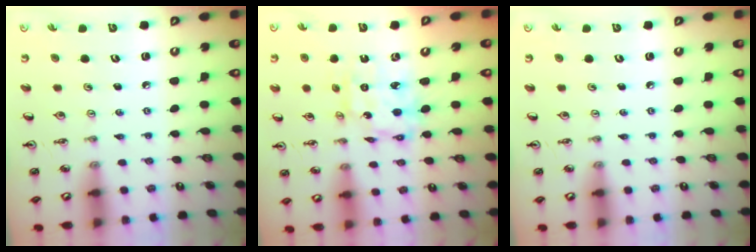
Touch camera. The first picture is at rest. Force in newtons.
{"total": 10.1, "press": 10.0, "slide": 0.9}
{"total": 0.0}